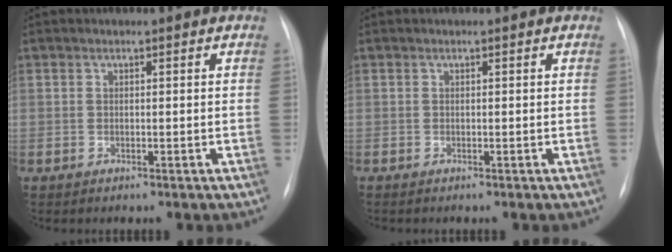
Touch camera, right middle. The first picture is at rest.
{"total": 0.0}